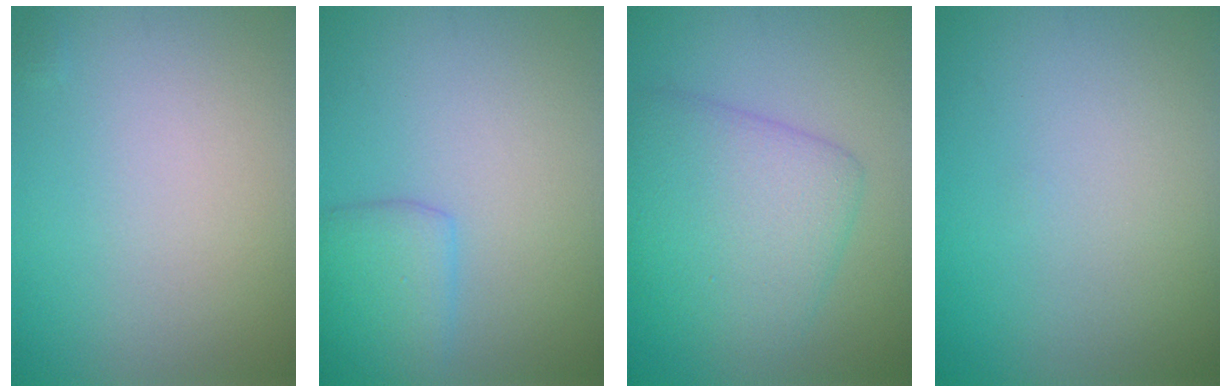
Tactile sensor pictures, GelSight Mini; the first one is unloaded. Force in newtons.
{"total": 2.7, "press": 2.7, "slide": 0.0}
{"total": 6.1, "press": 6.1, "slide": 0.2}
{"total": 0.0}